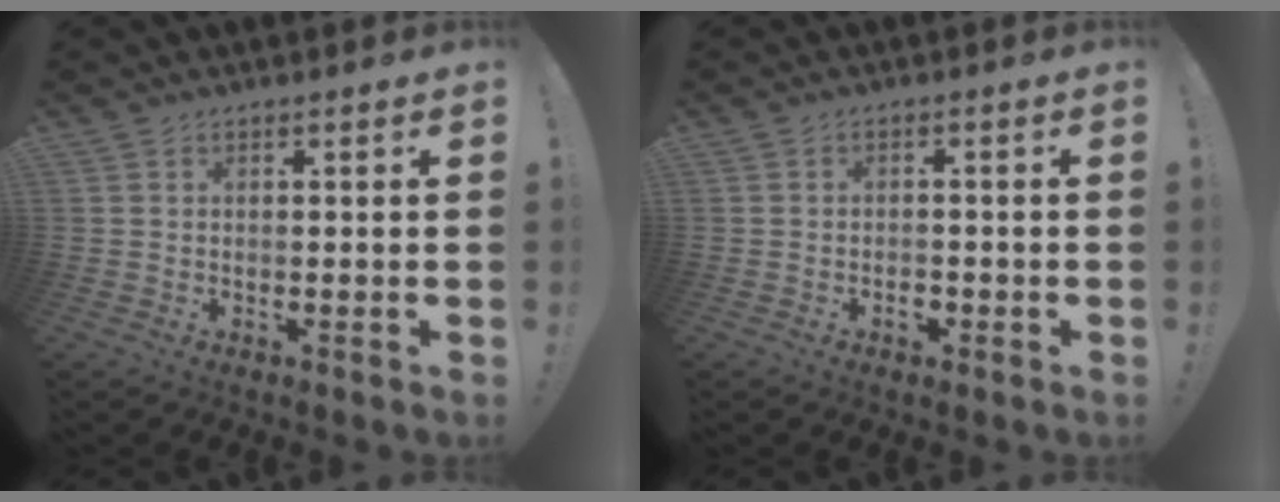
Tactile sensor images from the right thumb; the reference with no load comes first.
{"total": 2.4, "force": [-1.5, 1.3, 1.3], "torque": [-0.016, 0.003, -0.028]}